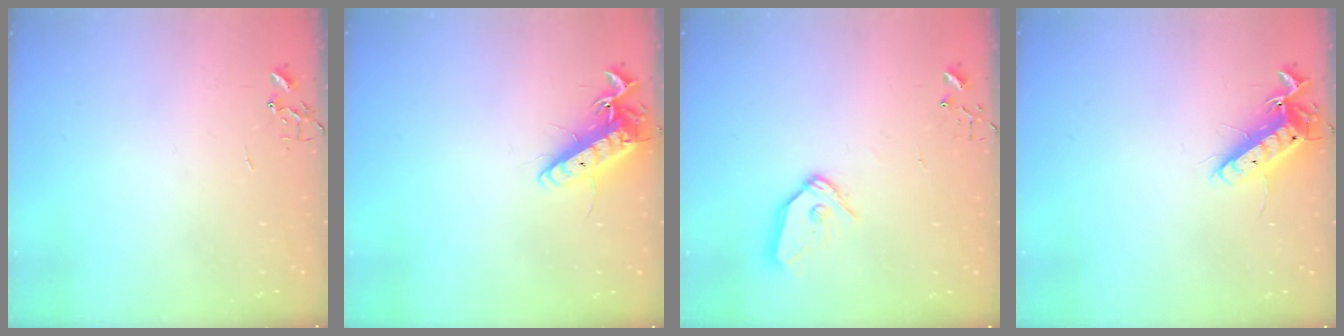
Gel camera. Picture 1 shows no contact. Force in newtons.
{"total": 13.9, "press": 13.9, "slide": 1.3}
{"total": 9.9, "press": 9.8, "slide": 1.2}
{"total": 12.2, "press": 12.1, "slide": 1.4}